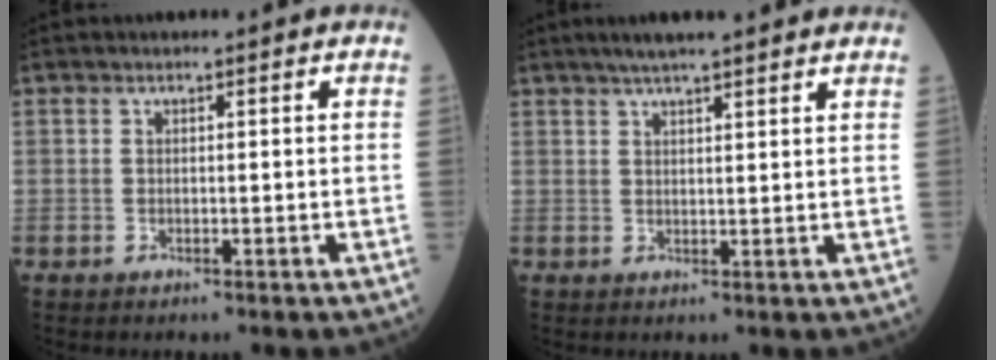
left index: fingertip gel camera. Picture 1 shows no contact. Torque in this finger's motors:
{"motor_torque": [0.74, -0.70, 0.09, 0.08]}